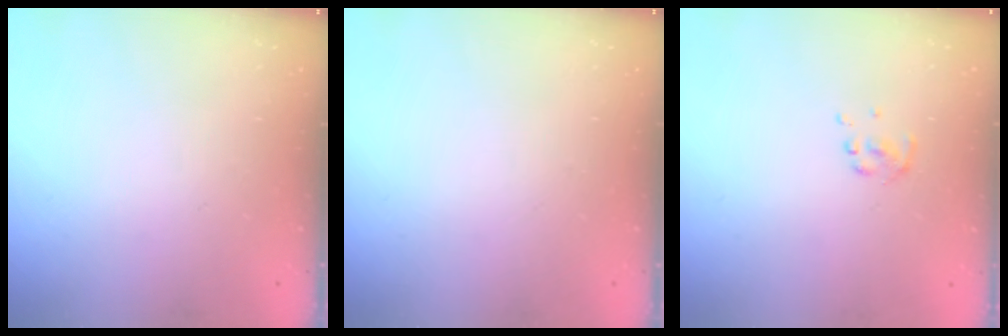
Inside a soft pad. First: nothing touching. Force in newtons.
{"total": 0.0}
{"total": 2.3, "press": 2.3, "slide": 0.4}